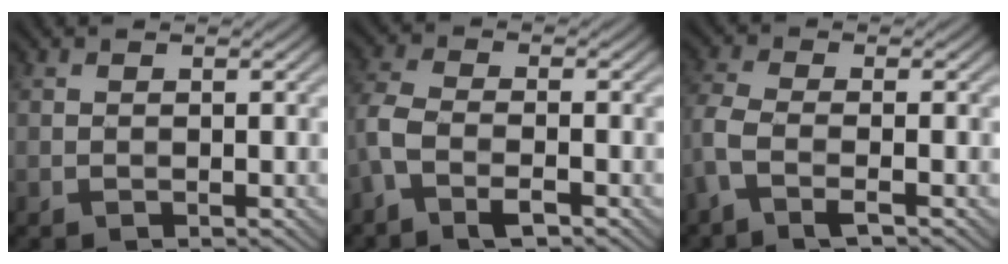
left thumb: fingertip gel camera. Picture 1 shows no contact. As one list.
[{"total": 5.7, "force": [-2.9, 2.4, 4.2], "torque": [-0.105, 0.001, -0.073]}, {"total": 4.9, "force": [-2.4, 1.6, 4.0], "torque": [-0.106, 0.000, -0.063]}]